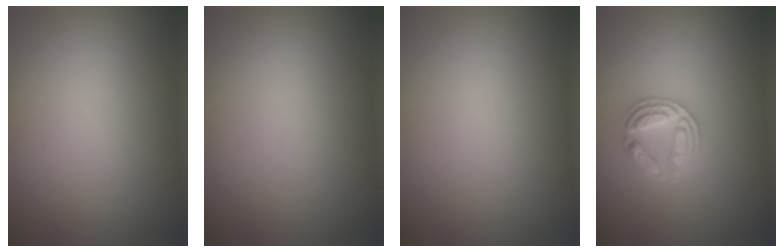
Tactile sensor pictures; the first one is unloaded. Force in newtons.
{"total": 0.0}
{"total": 0.0}
{"total": 3.0, "press": 2.7, "slide": 1.2}